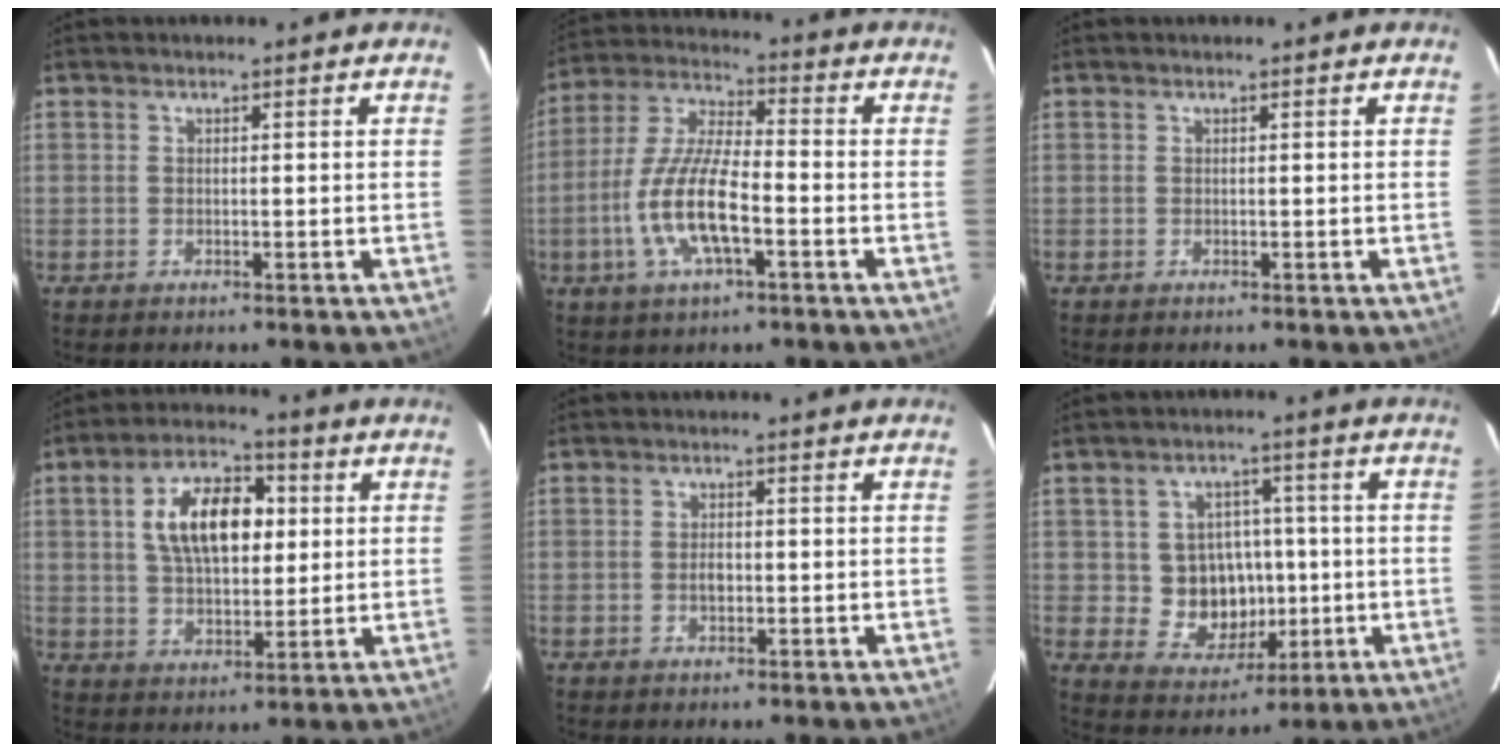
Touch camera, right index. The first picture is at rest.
{"total": 13.4, "force": [-4.4, 4.2, 12.0], "torque": [-0.254, -0.005, -0.083]}
{"total": 0.0}
{"total": 13.3, "force": [2.9, 7.2, 10.8], "torque": [-0.188, 0.026, 0.052]}
{"total": 2.0, "force": [-0.4, 1.4, 1.4], "torque": [-0.025, 0.003, -0.007]}
{"total": 10.0, "force": [-0.7, 9.2, 4.1], "torque": [-0.091, 0.008, 0.008]}